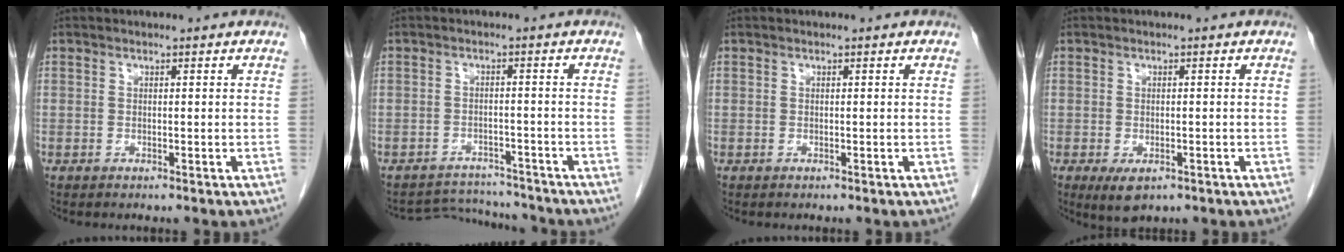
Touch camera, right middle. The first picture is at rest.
{"total": 5.5, "force": [-5.4, 0.5, -1.2], "torque": [0.015, 0.009, -0.081]}
{"total": 0.0}
{"total": 3.6, "force": [-1.8, 1.7, 2.6], "torque": [-0.045, -0.006, -0.021]}